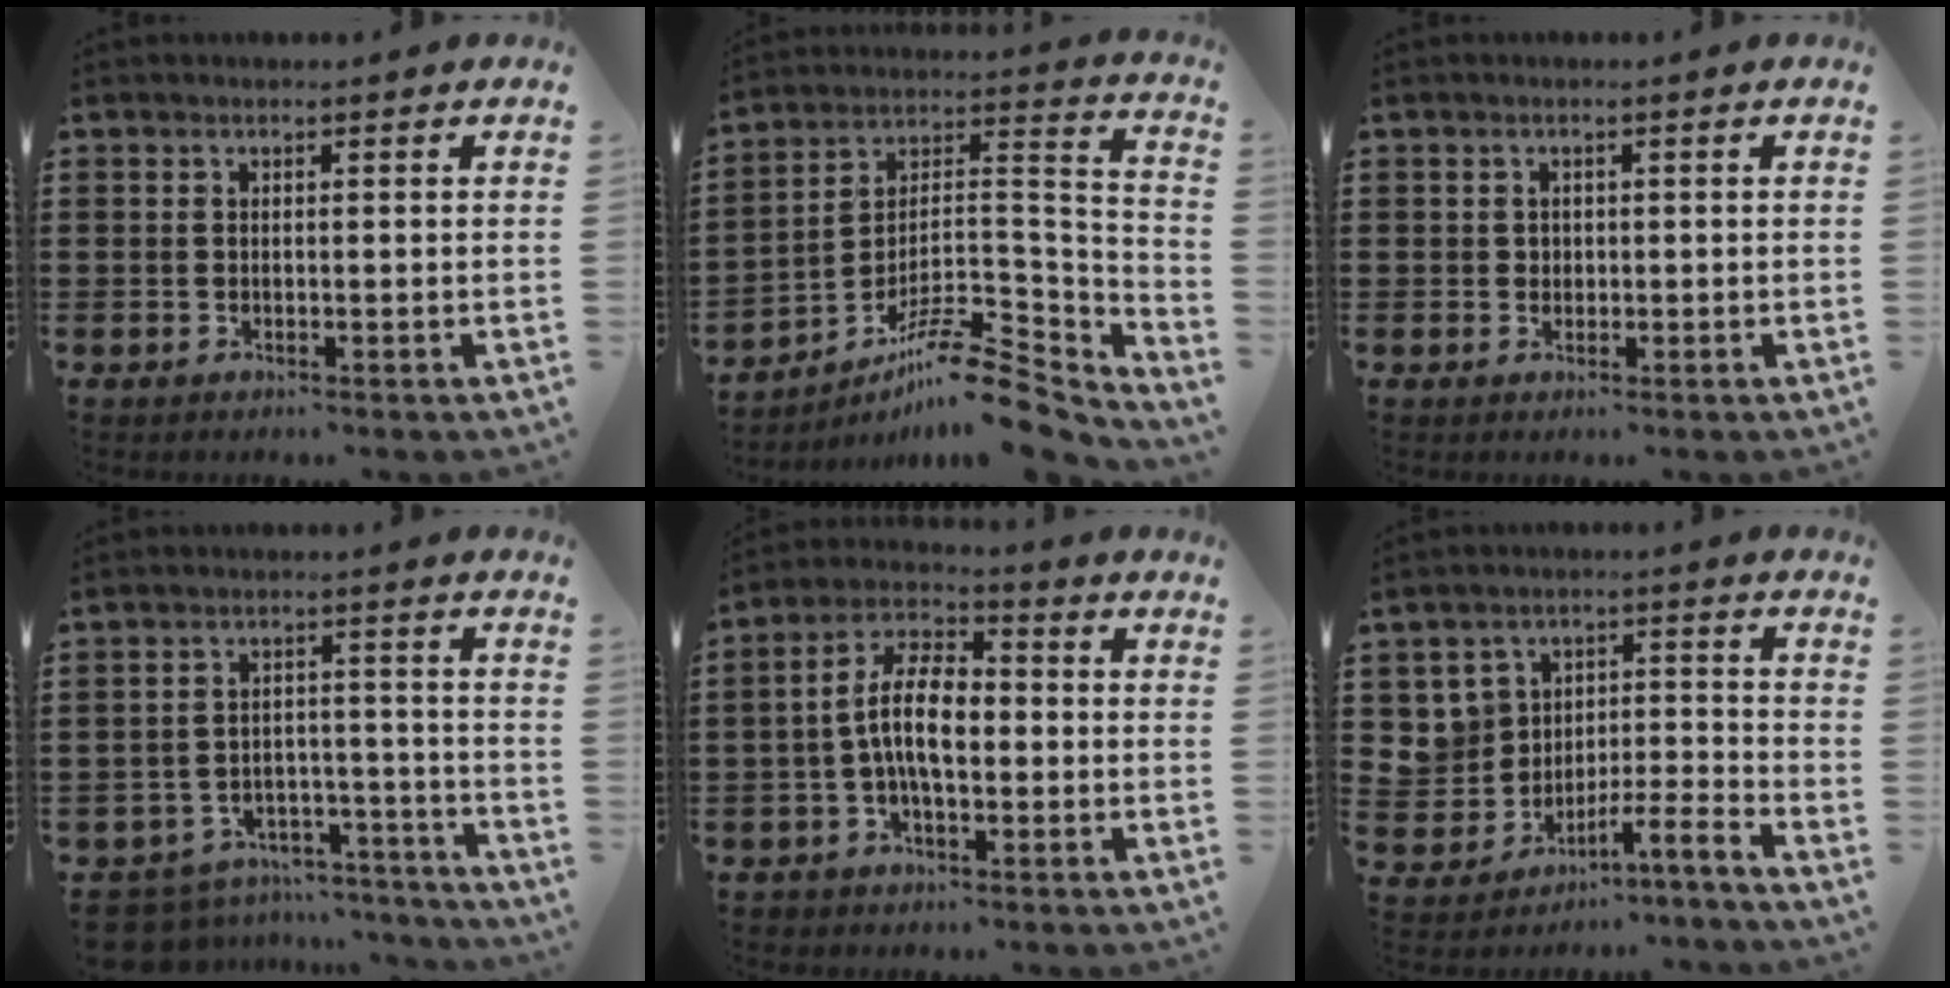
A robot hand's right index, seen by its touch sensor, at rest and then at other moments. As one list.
[{"total": 11.3, "force": [-9.1, 2.2, 6.3], "torque": [-0.097, 0.023, -0.175]}, {"total": 1.0, "force": [0.2, 0.9, 0.3], "torque": [-0.008, 0.004, 0.005]}, {"total": 6.2, "force": [-5.9, 1.6, 1.2], "torque": [-0.034, 0.014, -0.117]}, {"total": 9.6, "force": [-0.9, 4.5, 8.4], "torque": [-0.184, 0.006, -0.024]}, {"total": 3.8, "force": [-3.0, 2.4, 0.6], "torque": [-0.028, -0.001, -0.064]}]